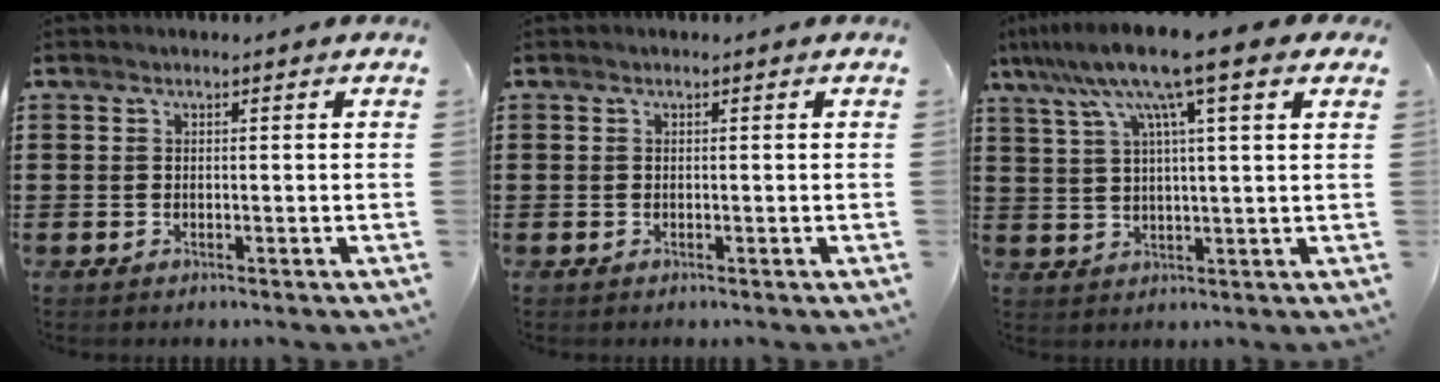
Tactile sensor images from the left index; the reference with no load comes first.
{"total": 0.0}
{"total": 11.4, "force": [7.0, 0.8, 9.0], "torque": [-0.193, -0.008, 0.117]}